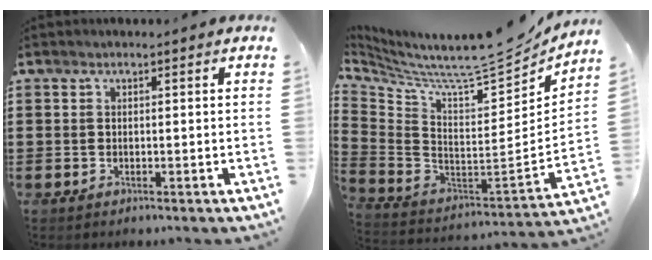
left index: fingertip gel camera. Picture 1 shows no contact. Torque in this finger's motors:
{"motor_torque": [1.07, -1.07, 0.11, 0.05]}